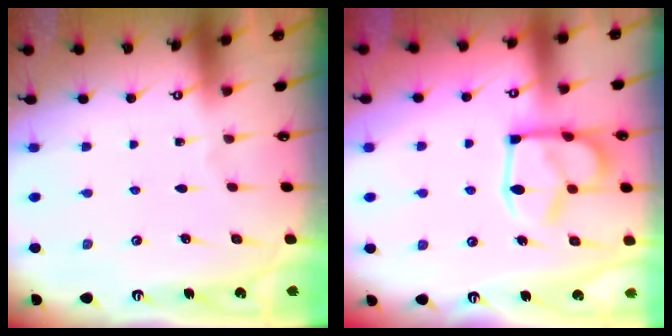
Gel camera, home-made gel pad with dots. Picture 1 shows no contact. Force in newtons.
{"total": 14.2, "press": 14.1, "slide": 1.4}